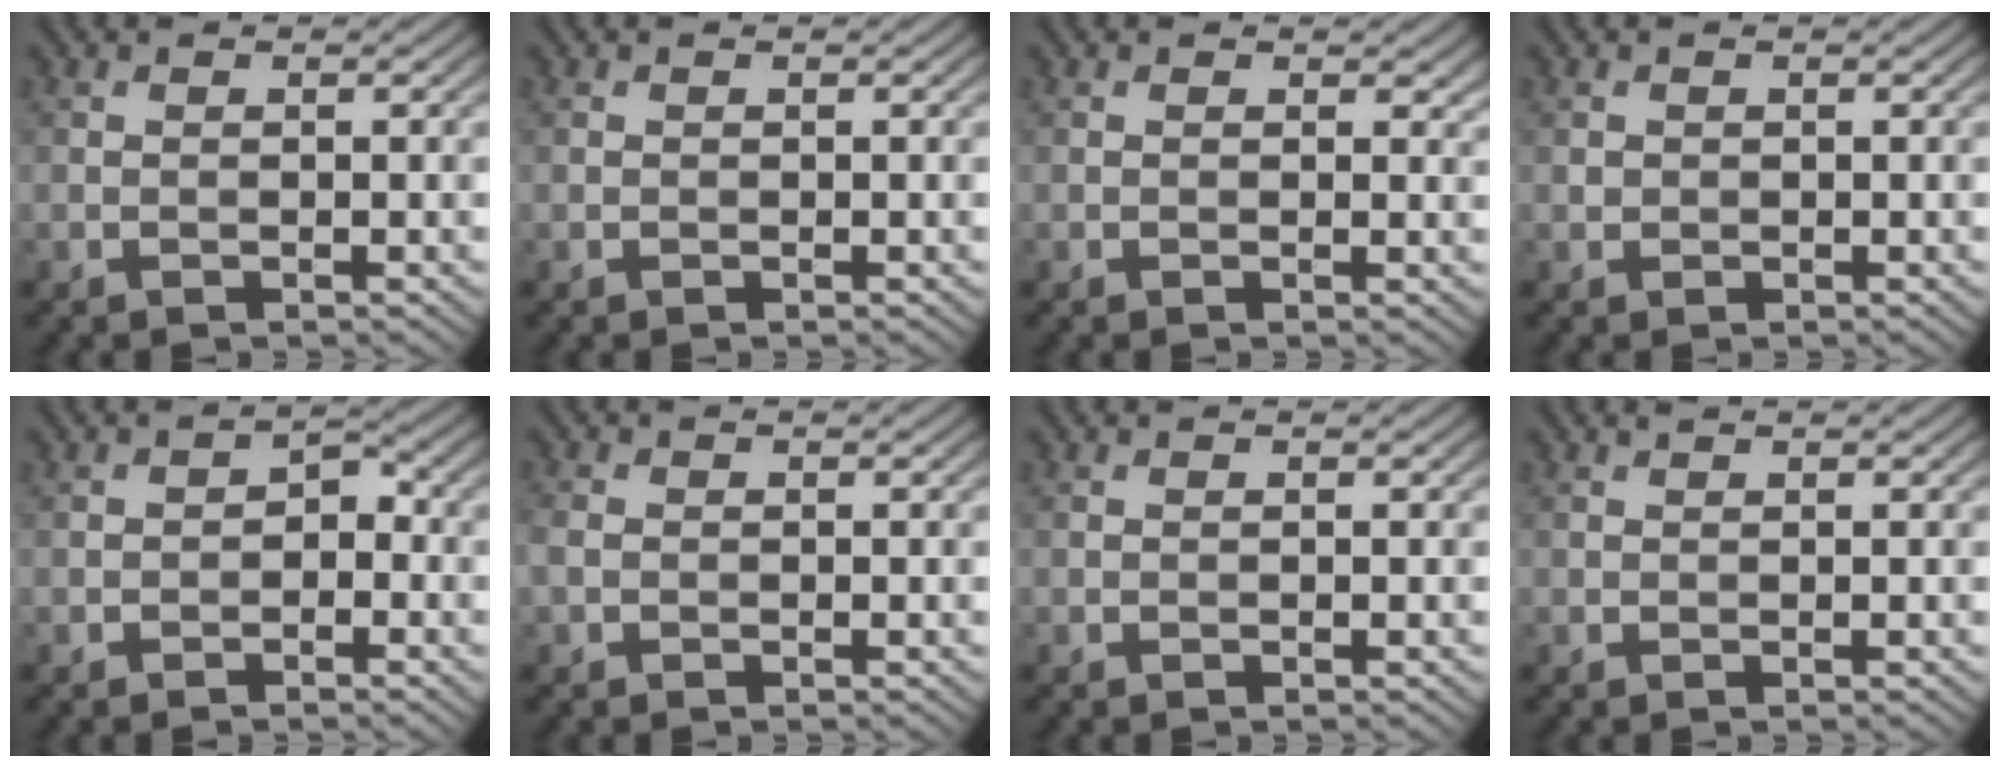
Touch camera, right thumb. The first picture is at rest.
{"total": 0.0}
{"total": 1.2, "force": [0.6, 0.8, 0.7], "torque": [-0.012, -0.005, 0.009]}
{"total": 0.6, "force": [0.1, 0.5, 0.1], "torque": [-0.001, -0.003, 0.002]}
{"total": 2.1, "force": [-0.9, 1.4, 1.3], "torque": [-0.018, 0.004, -0.020]}
{"total": 1.7, "force": [-0.5, 1.4, 1.0], "torque": [-0.028, 0.000, -0.014]}
{"total": 0.0}
{"total": 0.0}